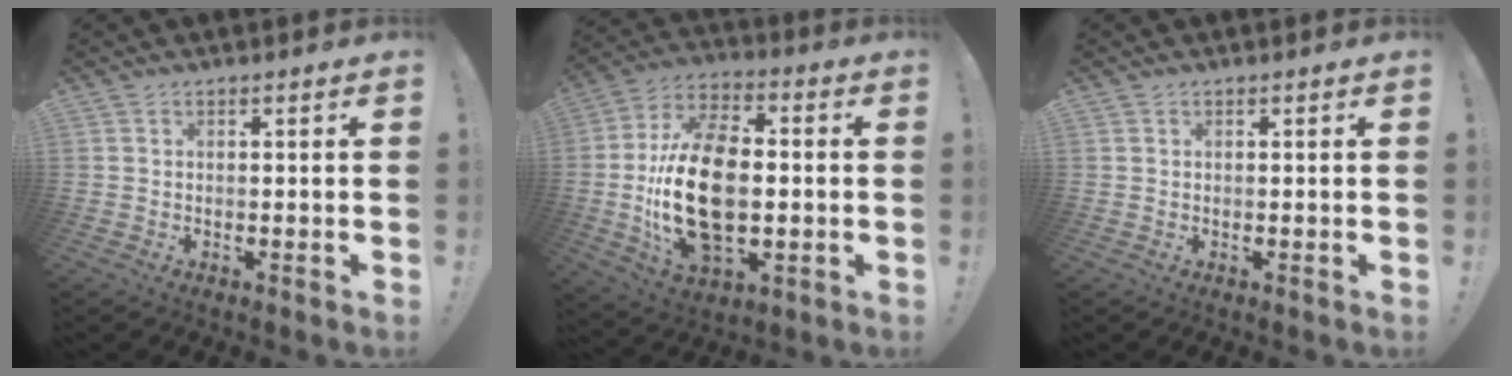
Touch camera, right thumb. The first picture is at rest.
{"total": 23.7, "force": [-2.2, 14.1, 19.0], "torque": [-0.364, 0.004, -0.034]}
{"total": 0.0}